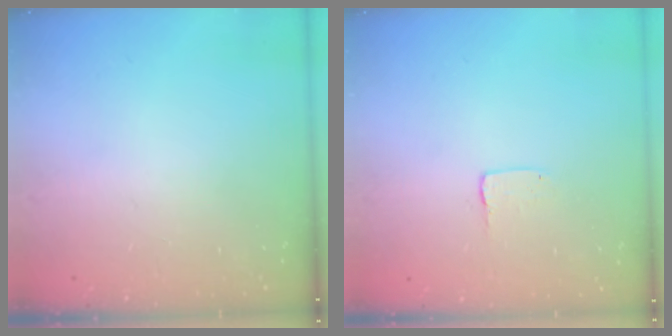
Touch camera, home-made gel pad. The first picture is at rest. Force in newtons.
{"total": 2.0, "press": 2.0, "slide": 0.2}